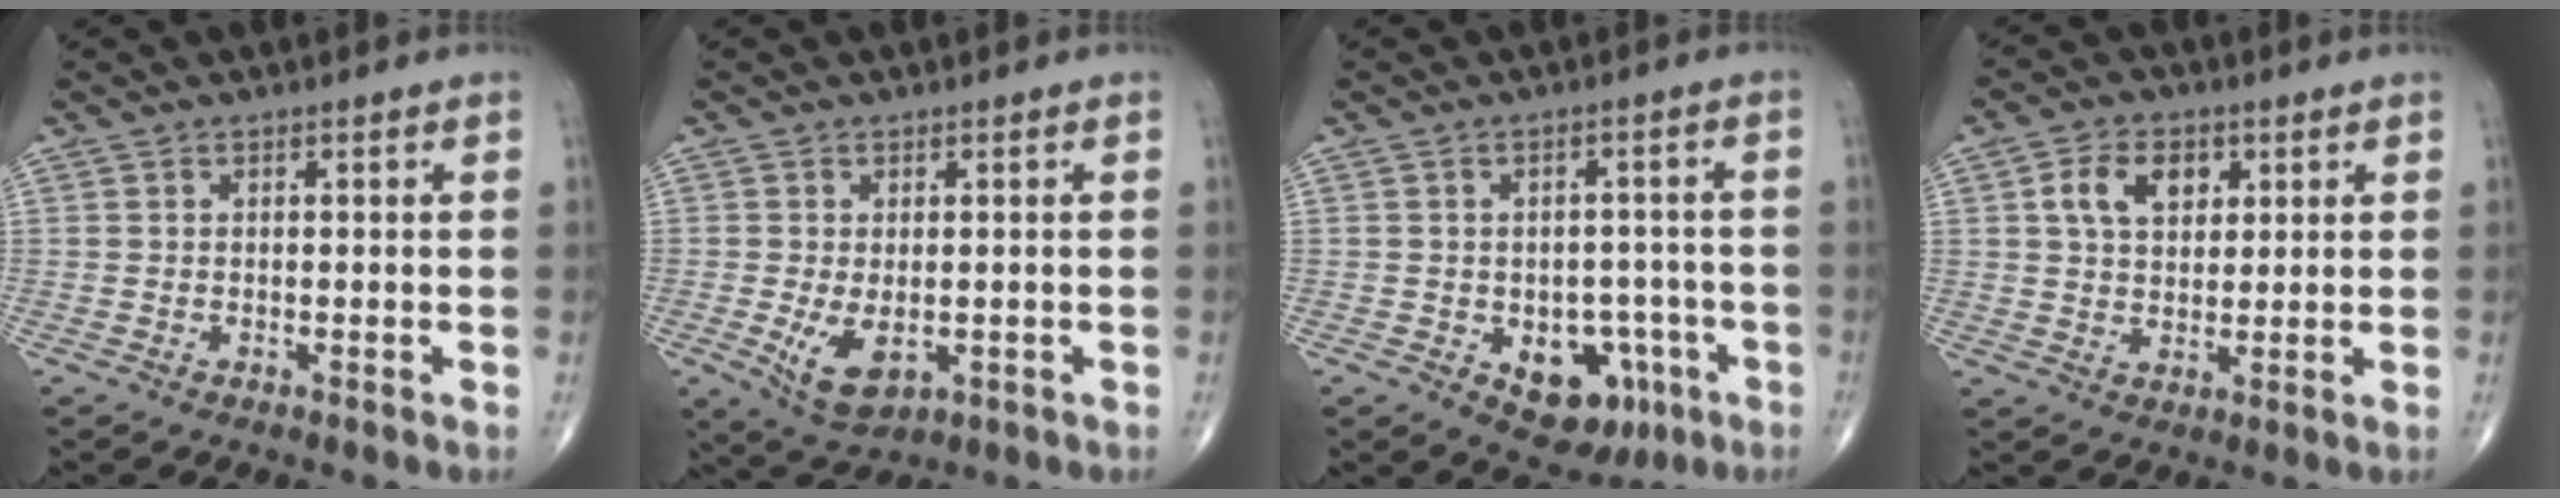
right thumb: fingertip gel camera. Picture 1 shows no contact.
{"total": 6.4, "force": [-1.2, 3.6, 5.2], "torque": [-0.089, -0.015, -0.011]}
{"total": 10.5, "force": [-4.0, 7.1, 6.6], "torque": [-0.044, 0.027, -0.042]}
{"total": 7.9, "force": [2.7, 5.3, 5.2], "torque": [-0.071, -0.004, 0.047]}